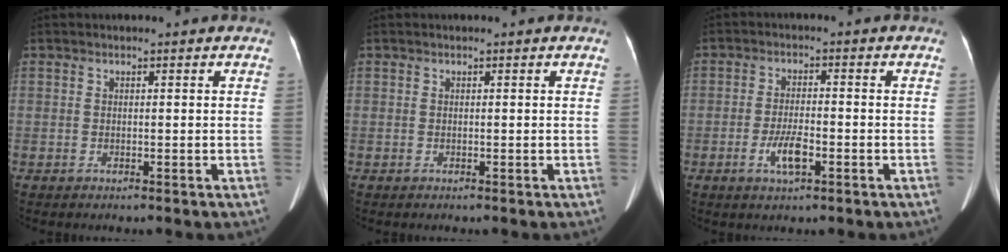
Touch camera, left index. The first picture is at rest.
{"total": 0.0}
{"total": 4.5, "force": [-1.9, 1.3, 3.9], "torque": [-0.082, -0.001, -0.032]}